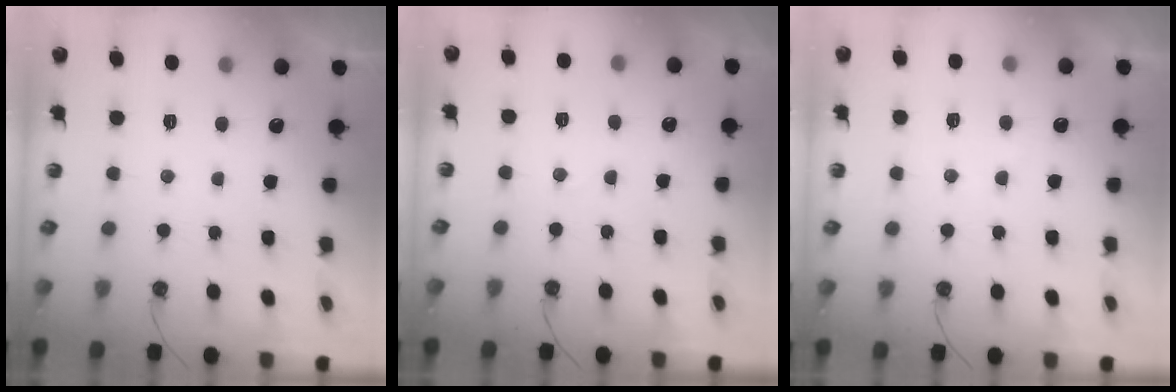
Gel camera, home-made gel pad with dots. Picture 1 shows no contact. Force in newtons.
{"total": 4.0, "press": 3.9, "slide": 0.6}
{"total": 6.5, "press": 6.5, "slide": 0.7}